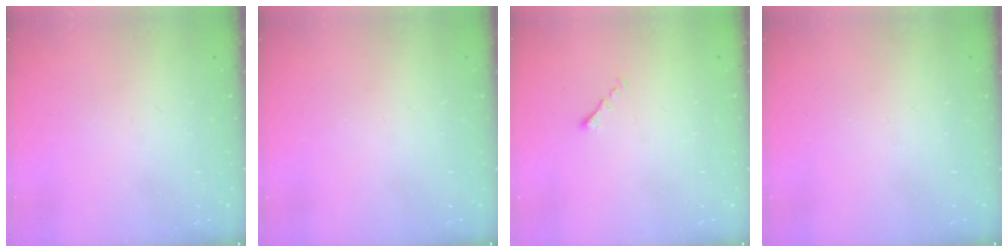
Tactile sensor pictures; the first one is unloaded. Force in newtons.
{"total": 0.0}
{"total": 0.6, "press": 0.5, "slide": 0.2}
{"total": 0.0}